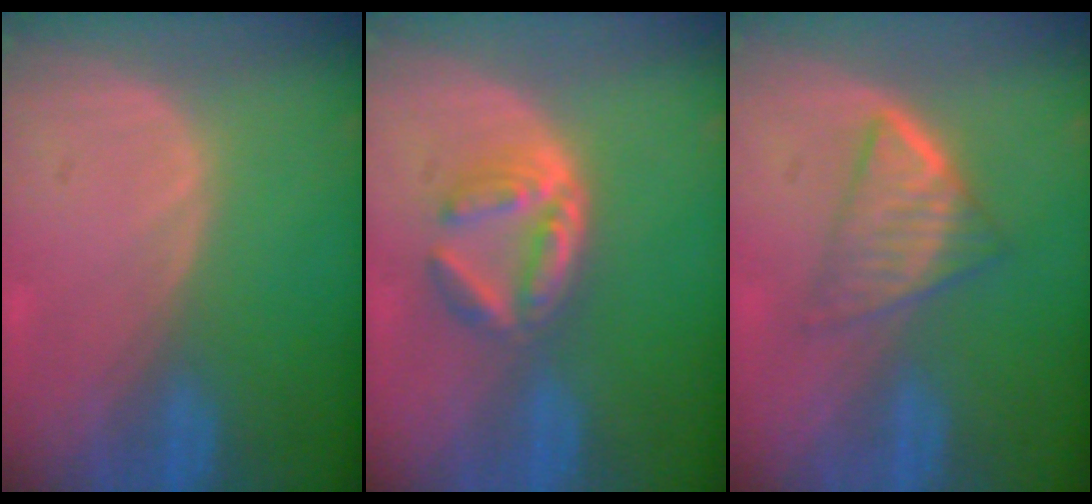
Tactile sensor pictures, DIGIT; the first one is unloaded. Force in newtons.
{"total": 5.9, "press": 5.3, "slide": 2.7}
{"total": 5.8, "press": 5.2, "slide": 2.5}